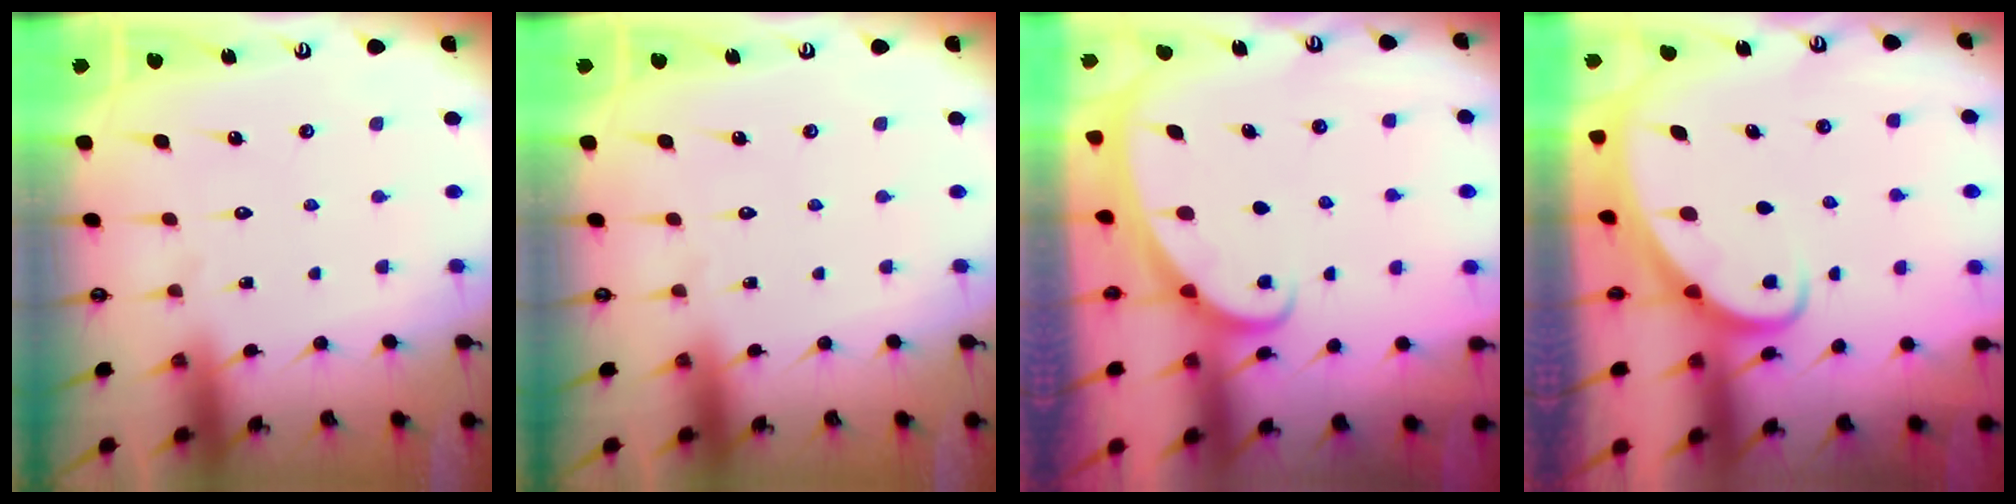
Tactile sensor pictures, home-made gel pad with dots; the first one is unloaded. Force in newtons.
{"total": 0.0}
{"total": 1.6, "press": 1.6, "slide": 0.2}
{"total": 2.8, "press": 2.8, "slide": 0.3}